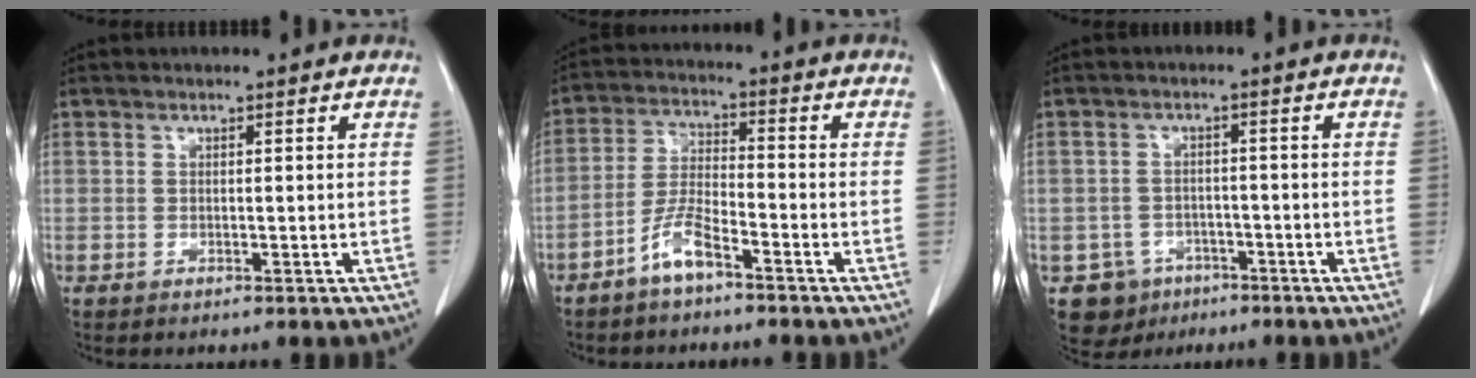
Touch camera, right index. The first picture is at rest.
{"total": 5.9, "force": [-4.1, 1.1, 4.1], "torque": [-0.092, 0.002, -0.083]}
{"total": 5.4, "force": [-2.9, 4.5, 0.5], "torque": [-0.007, 0.009, -0.039]}